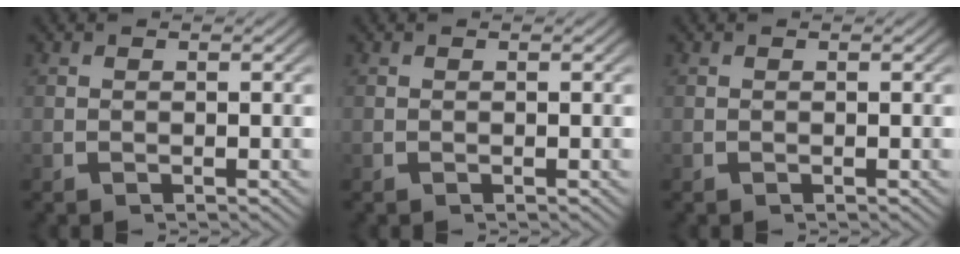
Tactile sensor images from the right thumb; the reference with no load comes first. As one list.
[{"total": 0.0}, {"total": 0.0}]